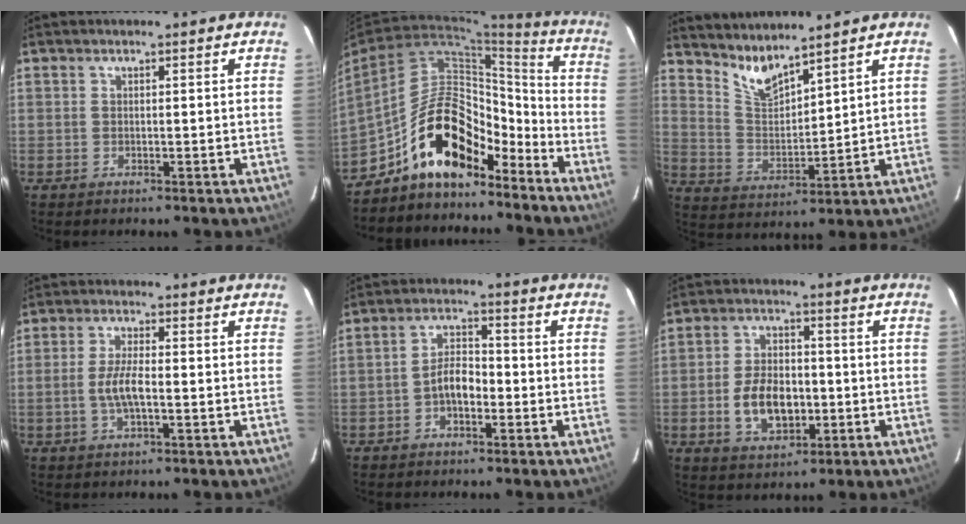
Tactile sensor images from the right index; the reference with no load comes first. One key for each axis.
{"total": 14.9, "fx": -11.2, "fy": 6.4, "fz": 7.4, "tx": -0.118, "ty": 0.044, "tz": -0.182}
{"total": 7.3, "fx": 6.5, "fy": 0.8, "fz": 3.2, "tx": -0.064, "ty": -0.016, "tz": 0.133}
{"total": 5.1, "fx": -1.1, "fy": 1.4, "fz": 4.8, "tx": -0.097, "ty": 0.000, "tz": -0.021}
{"total": 4.6, "fx": -2.0, "fy": 2.2, "fz": 3.5, "tx": -0.067, "ty": 0.013, "tz": -0.036}
{"total": 9.8, "fx": -2.3, "fy": 6.1, "fz": 7.4, "tx": -0.147, "ty": 0.008, "tz": -0.031}